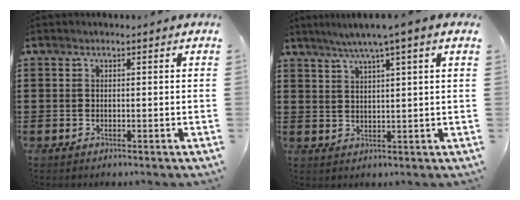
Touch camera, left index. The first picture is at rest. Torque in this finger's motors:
{"motor_torque": [1.11, -1.03, 0.49, 0.18]}